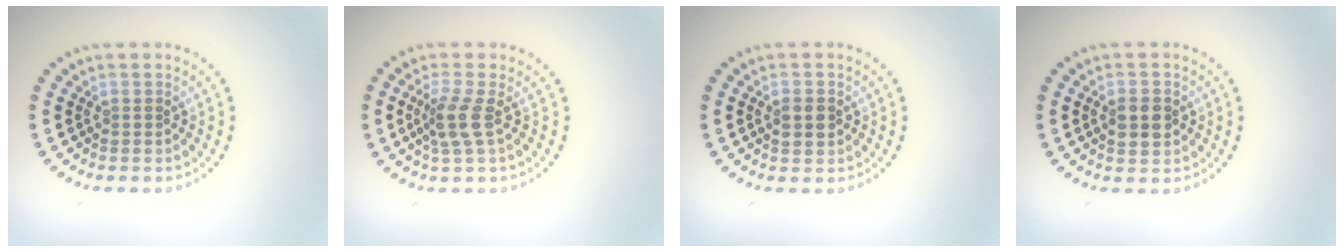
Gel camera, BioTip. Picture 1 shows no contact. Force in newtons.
{"total": 2.5, "press": 1.9, "slide": 1.7}
{"total": 2.4, "press": 2.4, "slide": 0.1}
{"total": 2.9, "press": 2.9, "slide": 0.1}